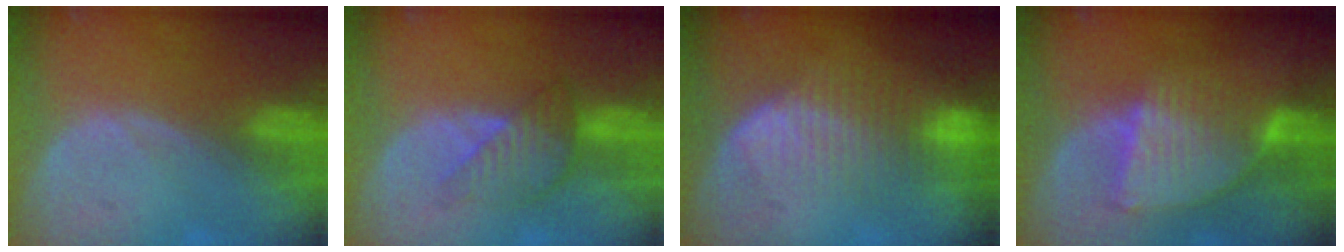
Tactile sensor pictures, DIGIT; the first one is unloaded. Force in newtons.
{"total": 5.2, "press": 5.2, "slide": 0.2}
{"total": 8.0, "press": 7.5, "slide": 2.7}
{"total": 8.0, "press": 7.1, "slide": 3.6}